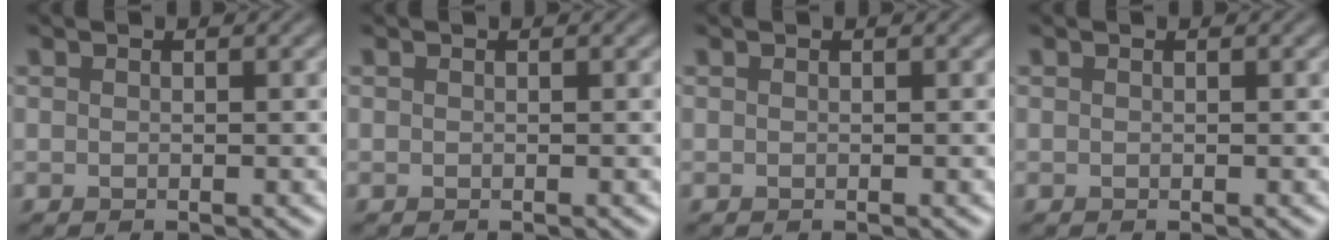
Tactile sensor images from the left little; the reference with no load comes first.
{"total": 0.0}
{"total": 0.0}
{"total": 0.0}